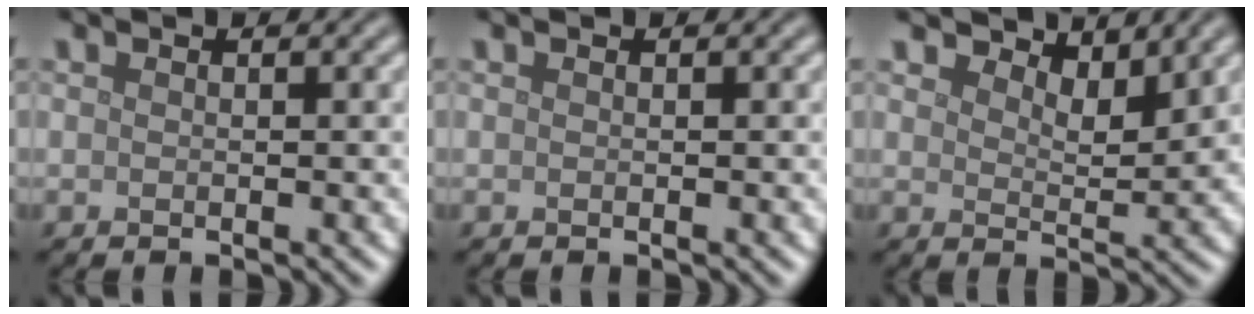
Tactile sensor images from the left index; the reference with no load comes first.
{"total": 0.0}
{"total": 3.6, "force": [3.2, 1.0, 1.1], "torque": [-0.024, -0.001, 0.047]}